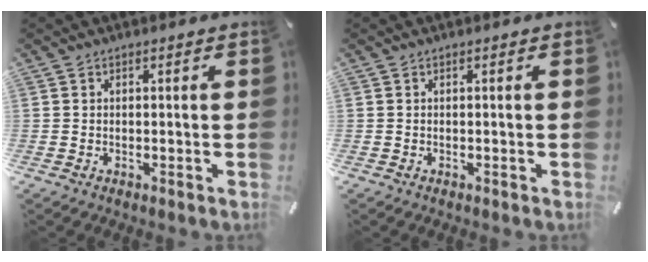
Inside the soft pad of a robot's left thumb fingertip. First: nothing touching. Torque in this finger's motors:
{"motor_torque": [0.00, 0.00, 0.00, 0.00, 0.00]}